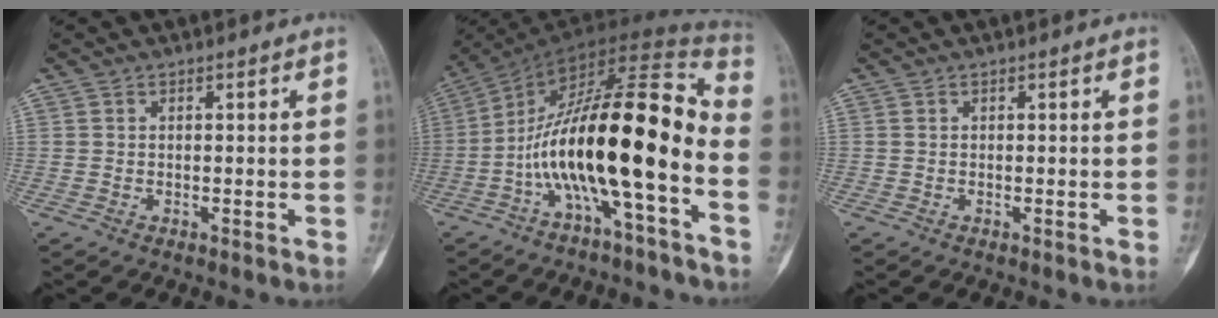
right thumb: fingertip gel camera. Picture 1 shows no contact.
{"total": 21.7, "force": [-6.5, 5.7, 20.0], "torque": [-0.354, 0.091, -0.102]}
{"total": 0.0}